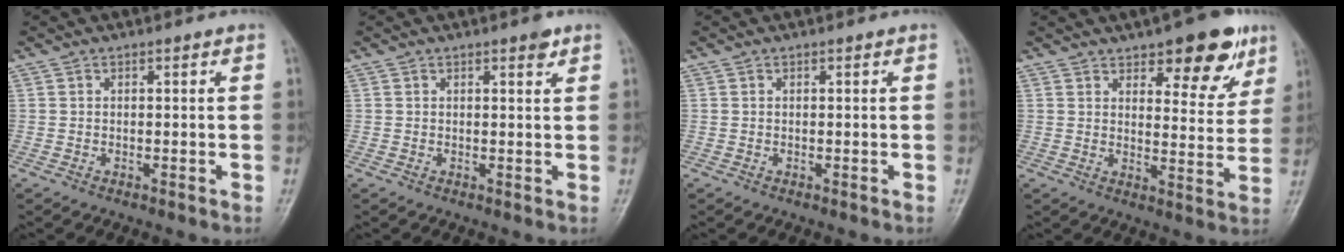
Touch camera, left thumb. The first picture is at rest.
{"total": 1.8, "force": [1.2, 0.5, 1.2], "torque": [-0.013, -0.006, 0.014]}
{"total": 0.0}
{"total": 12.2, "force": [7.5, 5.0, 8.2], "torque": [-0.065, -0.038, 0.100]}